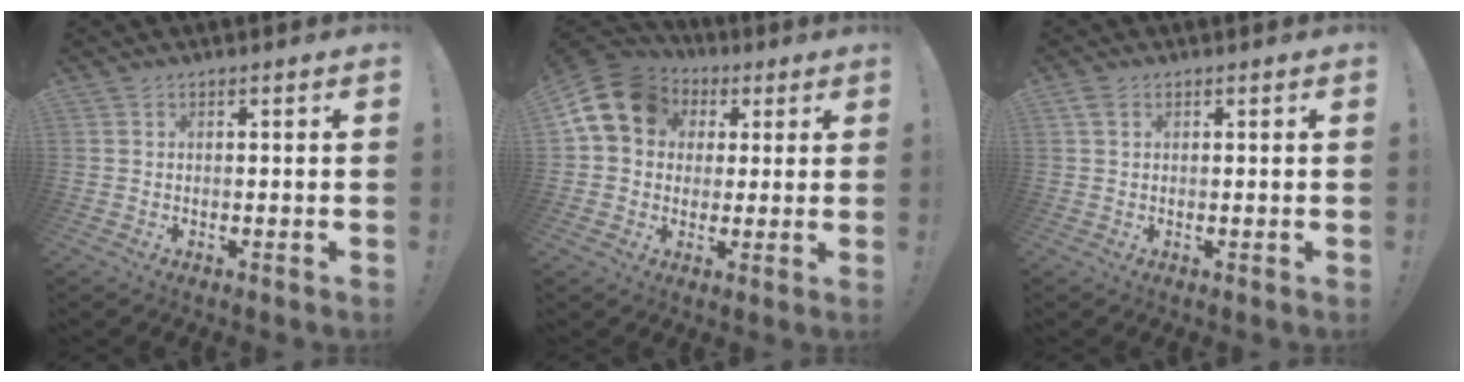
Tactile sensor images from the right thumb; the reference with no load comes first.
{"total": 14.0, "force": [4.2, 11.4, 7.0], "torque": [-0.115, -0.007, 0.085]}
{"total": 1.8, "force": [0.8, 1.2, 1.2], "torque": [-0.024, 0.005, 0.013]}